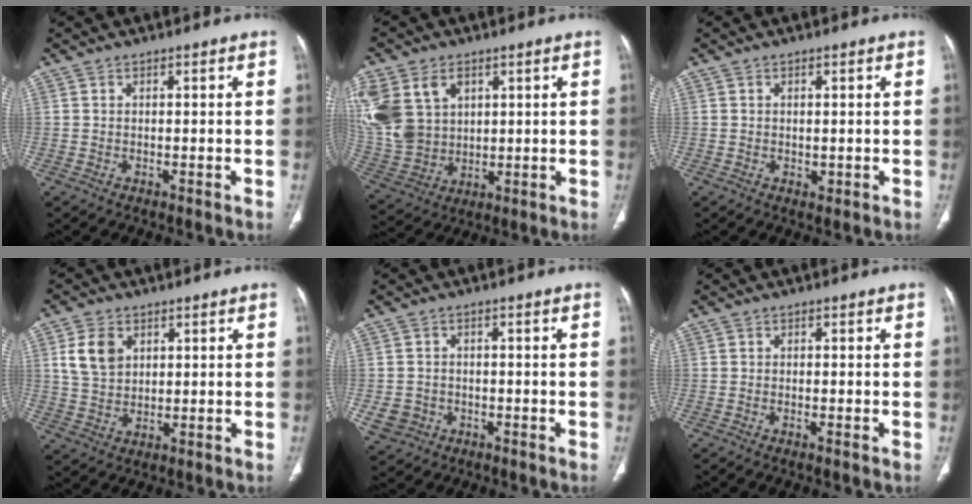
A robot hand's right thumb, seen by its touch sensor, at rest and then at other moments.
{"total": 18.3, "force": [6.1, 13.6, 10.7], "torque": [-0.248, 0.001, 0.142]}
{"total": 0.9, "force": [0.1, 0.8, 0.5], "torque": [-0.007, -0.002, 0.003]}
{"total": 7.0, "force": [2.5, 5.1, 4.2], "torque": [-0.064, -0.007, 0.053]}
{"total": 4.6, "force": [-1.6, 4.1, 1.3], "torque": [-0.021, 0.010, -0.021]}
{"total": 0.8, "force": [-0.5, 0.0, 0.6], "torque": [-0.019, -0.001, -0.012]}